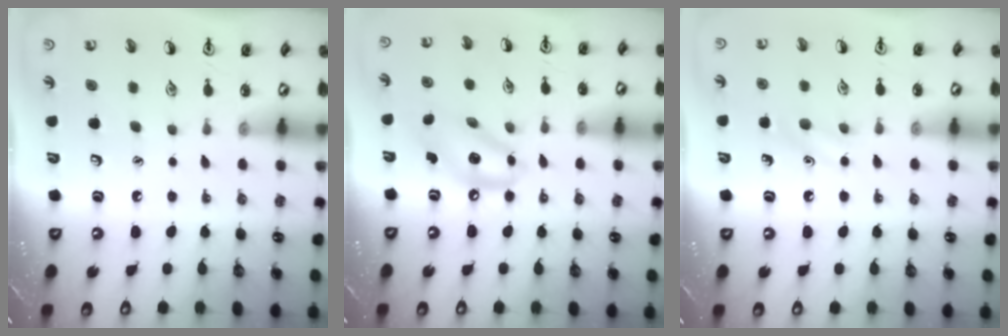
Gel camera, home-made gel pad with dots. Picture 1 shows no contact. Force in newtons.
{"total": 11.2, "press": 10.9, "slide": 2.5}
{"total": 6.8, "press": 6.4, "slide": 2.3}